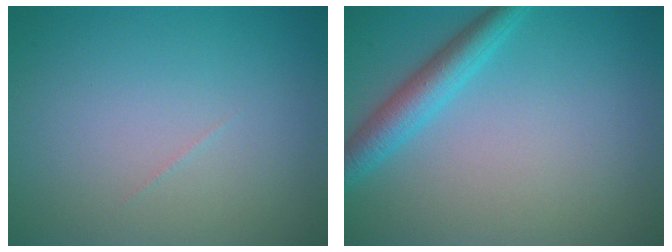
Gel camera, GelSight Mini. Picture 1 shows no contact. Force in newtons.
{"total": 3.4, "press": 3.4, "slide": 0.2}